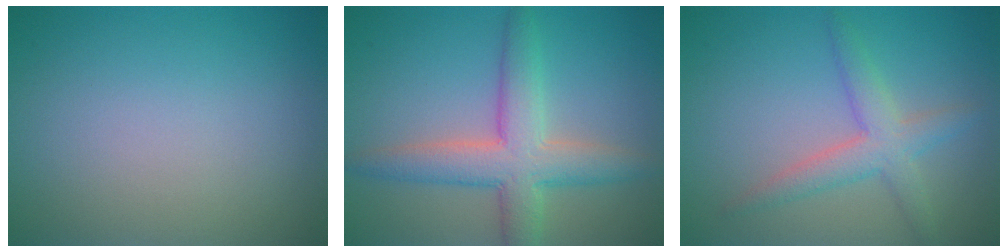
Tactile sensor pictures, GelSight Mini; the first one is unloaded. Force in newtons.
{"total": 5.7, "press": 5.7, "slide": 0.1}
{"total": 3.3, "press": 3.3, "slide": 0.3}